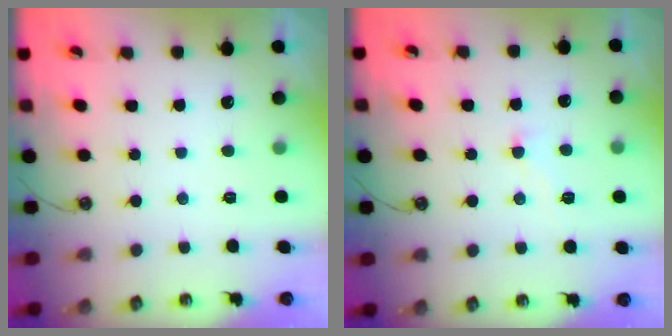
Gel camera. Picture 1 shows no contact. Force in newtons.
{"total": 1.2, "press": 1.2, "slide": 0.1}